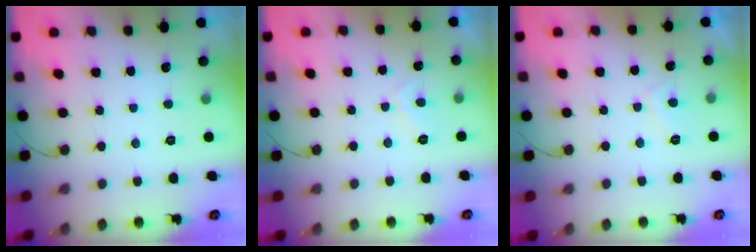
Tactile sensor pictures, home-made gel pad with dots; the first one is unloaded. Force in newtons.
{"total": 2.7, "press": 2.5, "slide": 0.9}
{"total": 2.8, "press": 2.7, "slide": 0.9}